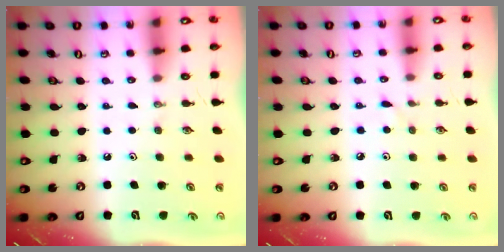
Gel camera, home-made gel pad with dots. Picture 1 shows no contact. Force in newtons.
{"total": 2.6, "press": 2.6, "slide": 0.3}